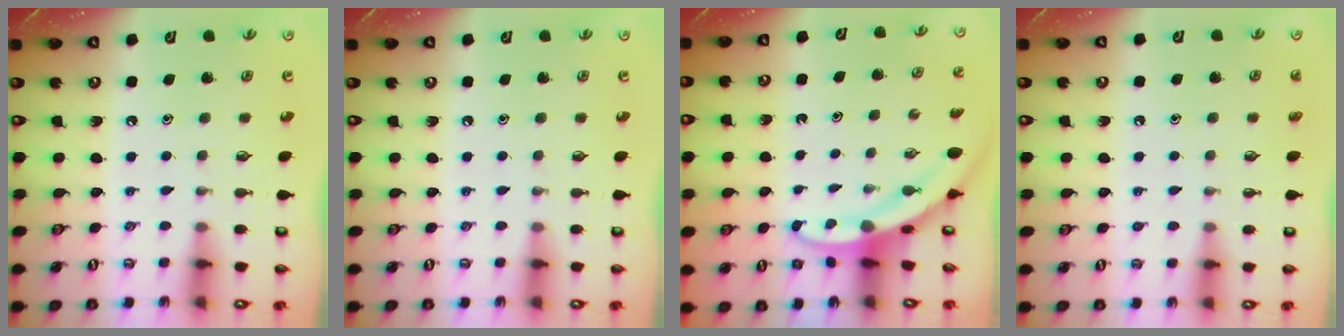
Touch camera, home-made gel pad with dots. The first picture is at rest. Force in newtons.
{"total": 0.0}
{"total": 3.3, "press": 3.3, "slide": 0.2}
{"total": 0.7, "press": 0.7, "slide": 0.0}